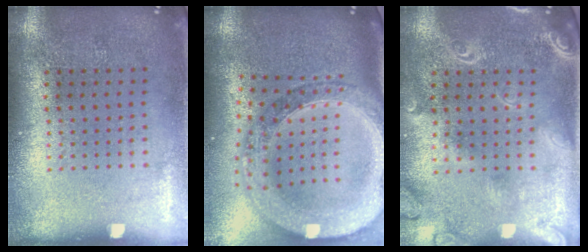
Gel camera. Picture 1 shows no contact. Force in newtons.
{"total": 2.8, "press": 2.4, "slide": 1.4}
{"total": 2.4, "press": 1.9, "slide": 1.4}